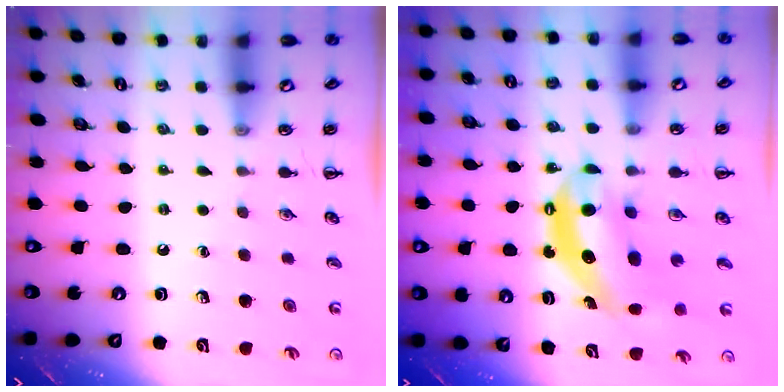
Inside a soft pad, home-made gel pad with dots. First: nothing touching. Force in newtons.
{"total": 8.3, "press": 8.1, "slide": 1.9}